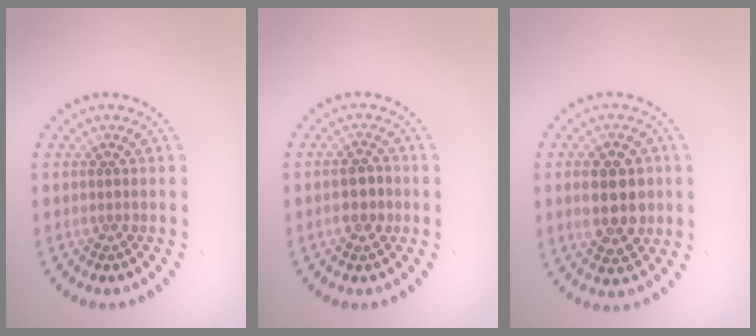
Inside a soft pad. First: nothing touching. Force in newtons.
{"total": 2.4, "press": 2.3, "slide": 0.6}
{"total": 5.6, "press": 5.5, "slide": 0.4}